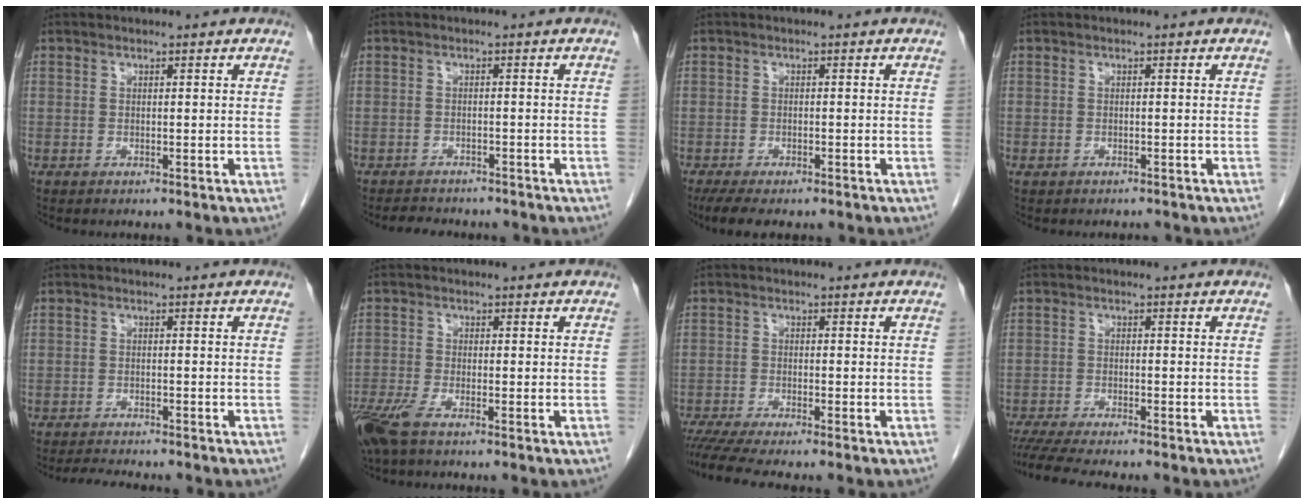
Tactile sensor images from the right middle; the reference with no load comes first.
{"total": 5.4, "force": [-4.8, 1.9, 1.5], "torque": [-0.026, -0.002, -0.063]}
{"total": 6.2, "force": [-4.7, 2.1, 3.4], "torque": [-0.051, -0.013, -0.072]}
{"total": 1.4, "force": [-1.1, 0.7, 0.5], "torque": [-0.012, 0.000, -0.014]}
{"total": 4.7, "force": [-4.4, 0.6, 1.7], "torque": [-0.026, -0.011, -0.067]}
{"total": 5.8, "force": [-4.0, 1.1, 4.0], "torque": [-0.087, -0.016, -0.077]}
{"total": 6.6, "force": [-5.7, -0.3, 3.4], "torque": [-0.050, -0.016, -0.095]}
{"total": 8.4, "force": [-7.3, 0.3, 4.1], "torque": [-0.061, -0.017, -0.115]}